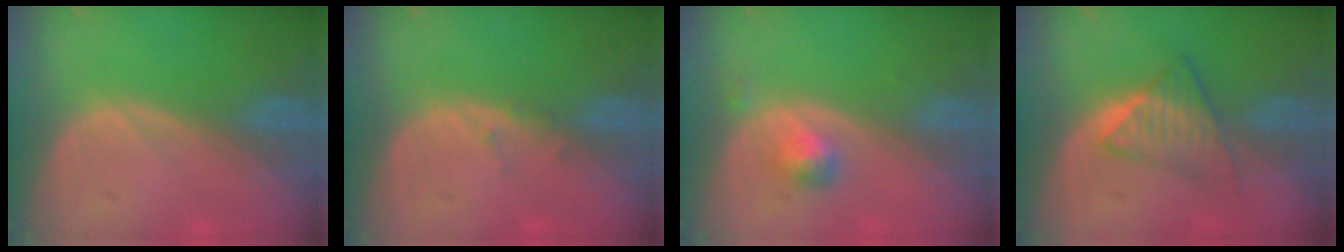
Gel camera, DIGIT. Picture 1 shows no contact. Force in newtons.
{"total": 0.9, "press": 0.6, "slide": 0.6}
{"total": 2.4, "press": 2.4, "slide": 0.2}
{"total": 6.1, "press": 5.2, "slide": 3.1}